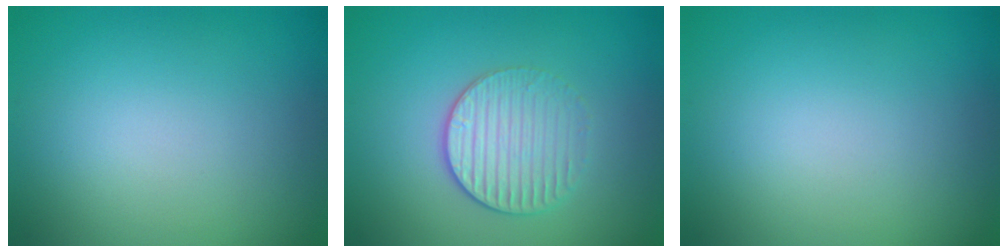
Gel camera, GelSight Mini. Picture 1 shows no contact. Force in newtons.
{"total": 3.0, "press": 2.7, "slide": 1.3}
{"total": 0.0}